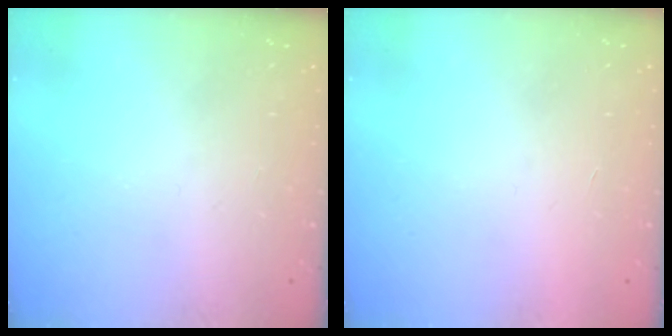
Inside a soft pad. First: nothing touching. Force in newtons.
{"total": 1.7, "press": 1.7, "slide": 0.1}